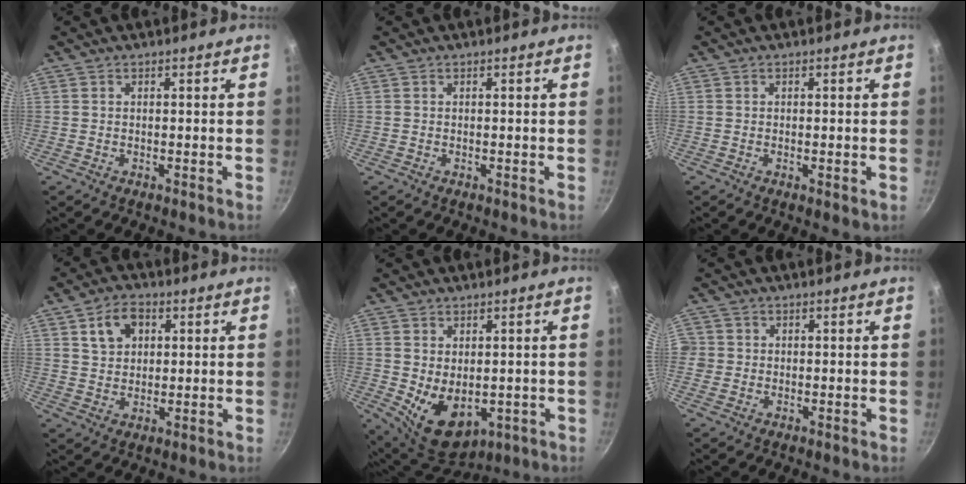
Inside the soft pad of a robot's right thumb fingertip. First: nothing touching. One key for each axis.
{"total": 0.0}
{"total": 1.3, "fx": -0.3, "fy": 0.4, "fz": 1.2, "tx": -0.019, "ty": -0.003, "tz": -0.005}
{"total": 7.0, "fx": 2.5, "fy": 5.1, "fz": 4.1, "tx": -0.049, "ty": 0.004, "tz": 0.041}
{"total": 9.9, "fx": -0.9, "fy": 6.6, "fz": 7.4, "tx": -0.097, "ty": -0.018, "tz": 0.012}
{"total": 1.9, "fx": -0.3, "fy": 1.9, "fz": 0.3, "tx": 0.006, "ty": 0.006, "tz": -0.008}